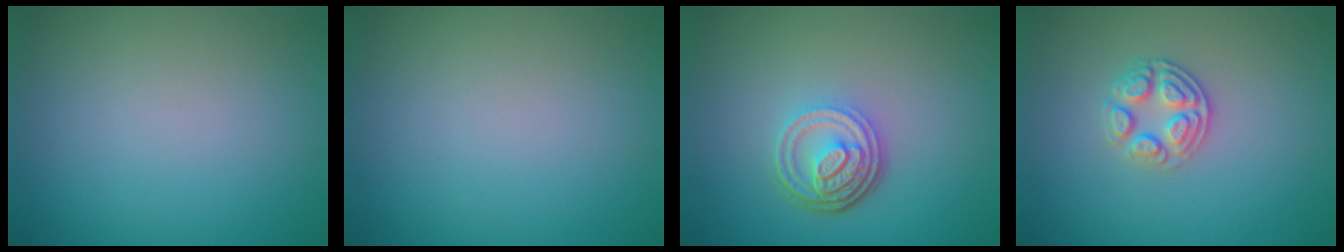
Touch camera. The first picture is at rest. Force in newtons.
{"total": 0.0}
{"total": 4.7, "press": 3.5, "slide": 3.2}
{"total": 2.6, "press": 2.5, "slide": 0.9}